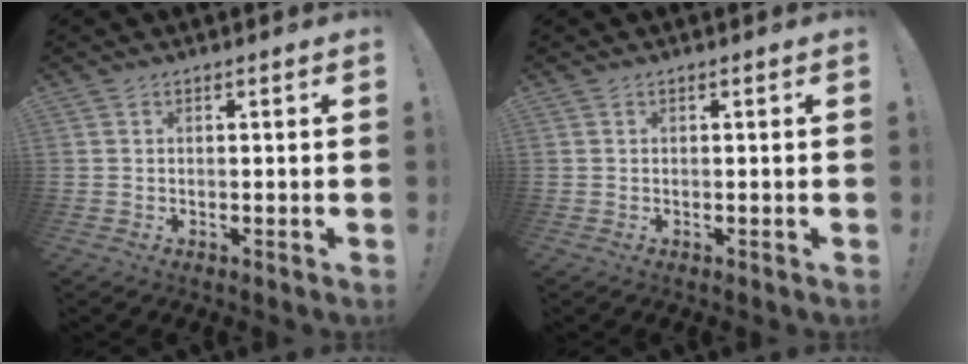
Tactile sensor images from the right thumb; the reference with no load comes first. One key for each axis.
{"total": 0.0}